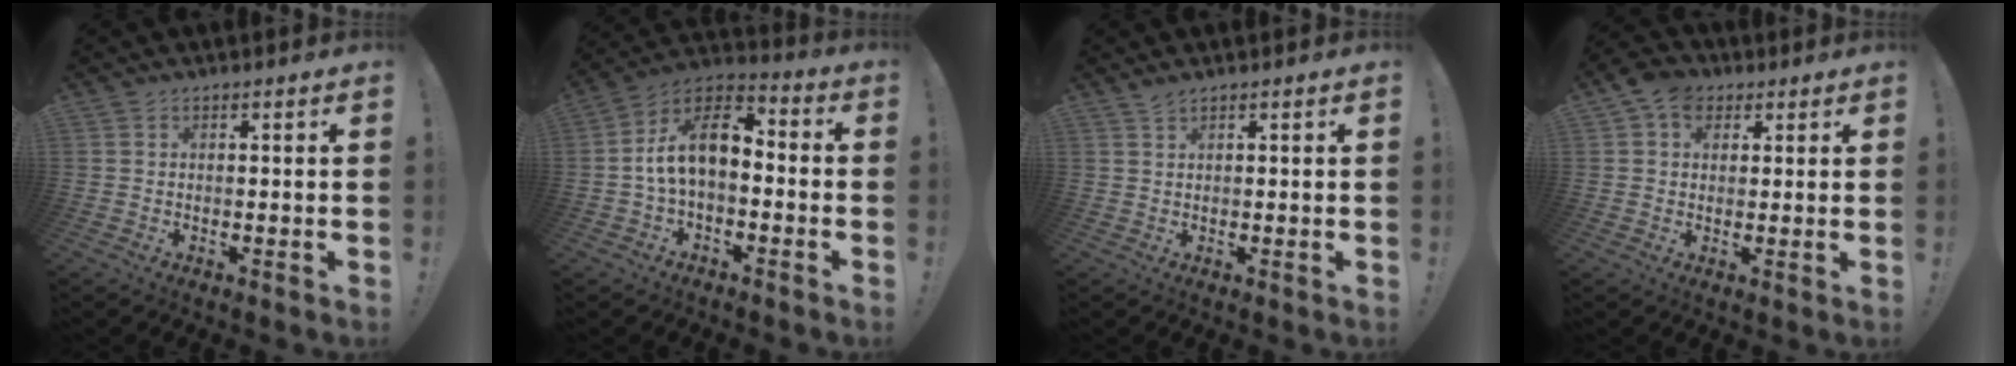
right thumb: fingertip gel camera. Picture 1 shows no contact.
{"total": 12.1, "force": [0.4, 7.2, 9.7], "torque": [-0.172, 0.010, 0.008]}
{"total": 1.5, "force": [1.3, 0.2, 0.7], "torque": [-0.006, -0.004, 0.022]}
{"total": 6.9, "force": [2.8, 5.2, 3.4], "torque": [-0.051, -0.001, 0.053]}